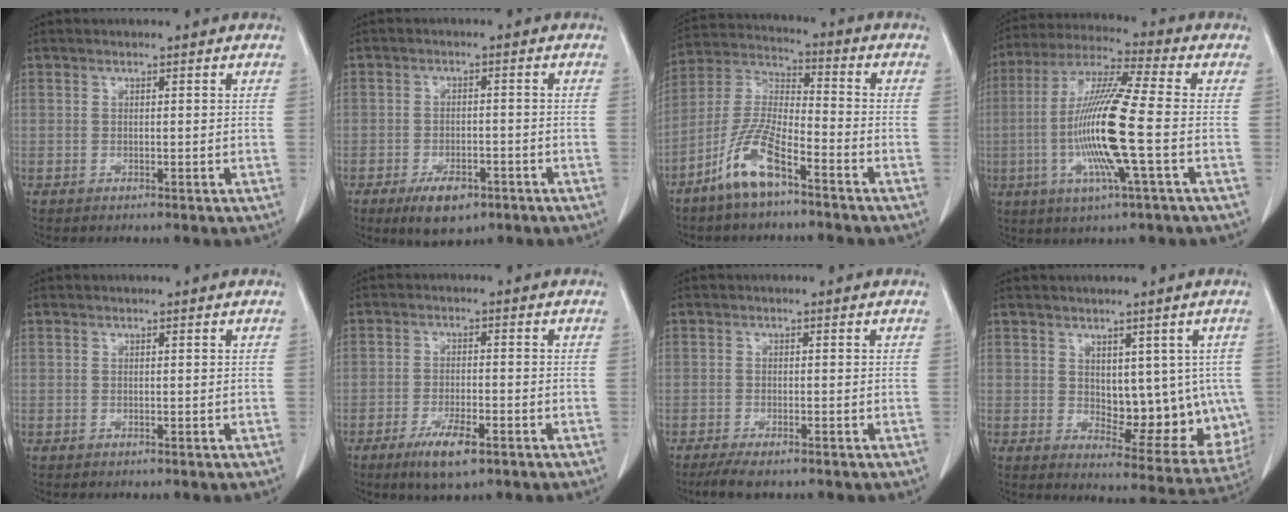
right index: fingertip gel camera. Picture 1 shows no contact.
{"total": 6.0, "force": [-3.6, 2.8, 3.8], "torque": [-0.066, -0.002, -0.051]}
{"total": 10.5, "force": [-6.4, 2.2, 7.9], "torque": [-0.173, -0.009, -0.128]}
{"total": 15.2, "force": [-2.7, -0.1, 15.0], "torque": [-0.306, -0.009, -0.061]}
{"total": 0.0}
{"total": 6.8, "force": [-4.2, 0.9, 5.3], "torque": [-0.103, -0.012, -0.071]}
{"total": 4.1, "force": [-3.2, 0.9, 2.5], "torque": [-0.043, -0.009, -0.048]}
{"total": 11.2, "force": [0.8, 5.8, 9.5], "torque": [-0.106, -0.005, 0.030]}